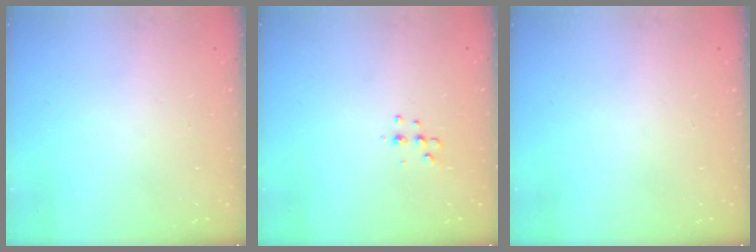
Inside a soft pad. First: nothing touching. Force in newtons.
{"total": 5.2, "press": 5.0, "slide": 1.1}
{"total": 0.0}